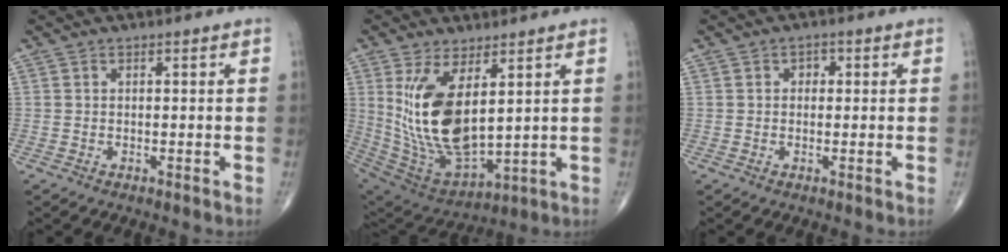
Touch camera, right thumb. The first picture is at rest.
{"total": 16.7, "force": [4.2, 7.5, 14.4], "torque": [-0.281, -0.032, 0.106]}
{"total": 1.6, "force": [0.3, 1.3, 0.9], "torque": [-0.002, 0.004, 0.000]}